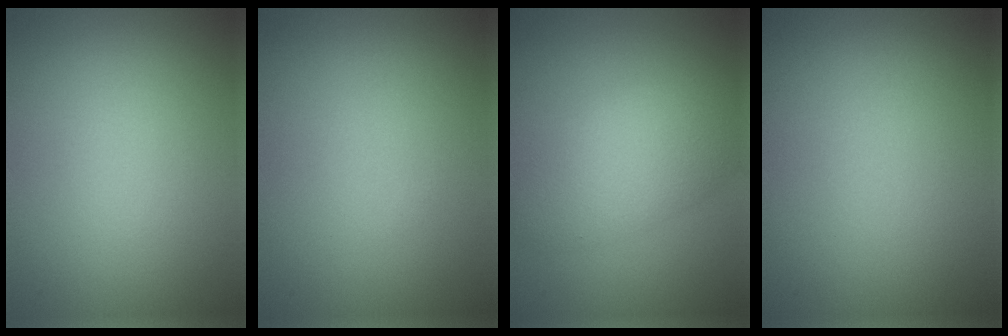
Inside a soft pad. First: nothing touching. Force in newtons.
{"total": 0.0}
{"total": 4.7, "press": 4.7, "slide": 0.3}
{"total": 0.0}